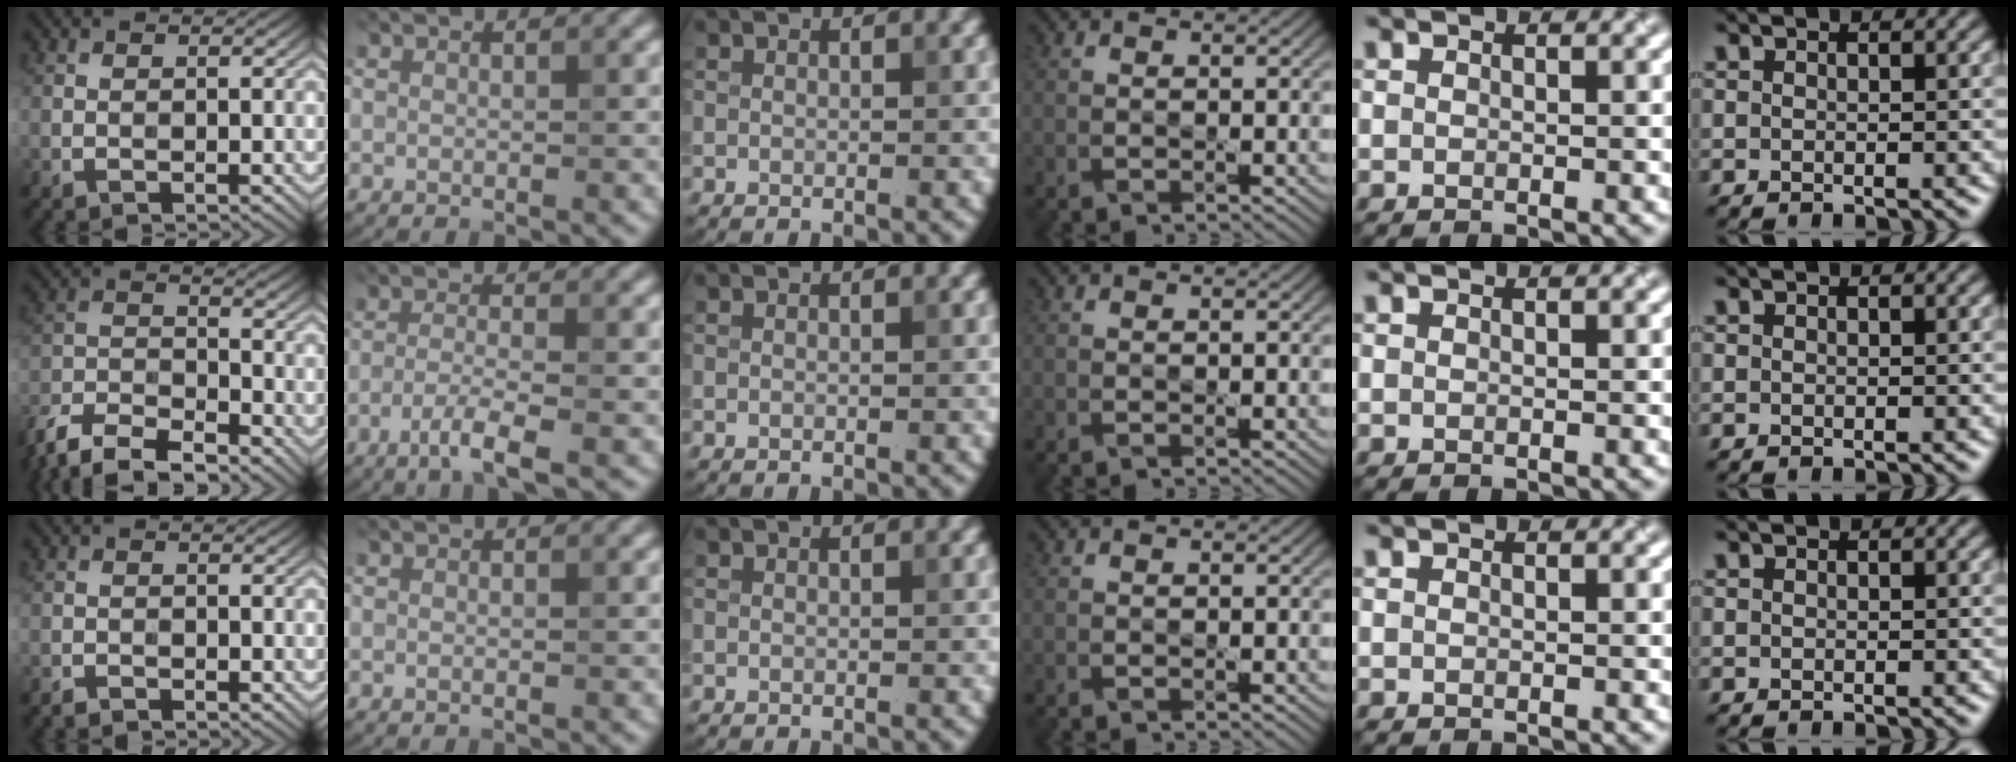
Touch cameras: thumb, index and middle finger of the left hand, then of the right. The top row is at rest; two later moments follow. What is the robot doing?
{"motion": "pour", "object": "bucket"}